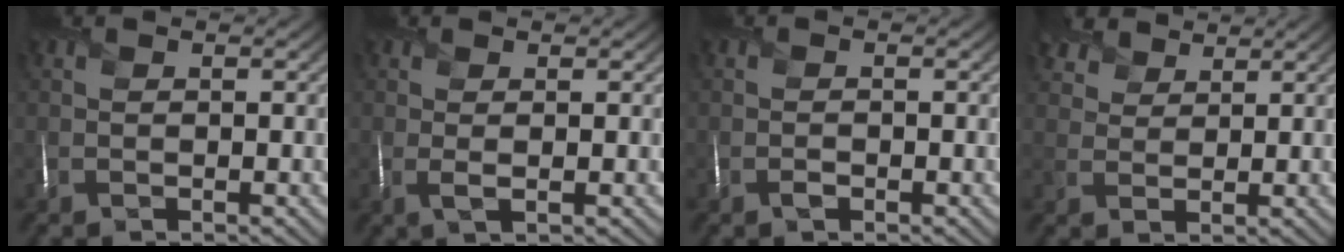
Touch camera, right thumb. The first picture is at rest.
{"total": 1.4, "force": [0.4, 0.1, 1.4], "torque": [-0.028, 0.005, 0.007]}
{"total": 0.7, "force": [-0.4, 0.3, 0.4], "torque": [-0.004, 0.004, -0.008]}
{"total": 4.4, "force": [3.6, 2.3, 1.4], "torque": [-0.041, 0.003, 0.076]}